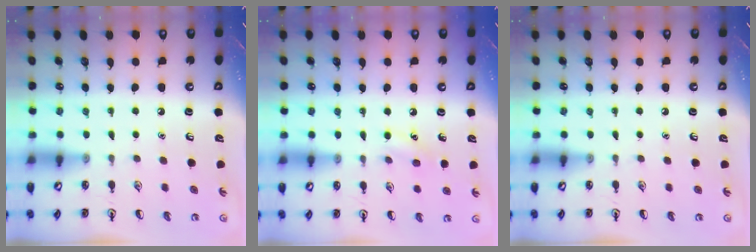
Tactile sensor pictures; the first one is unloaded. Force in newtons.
{"total": 7.3, "press": 7.0, "slide": 2.2}
{"total": 0.0}